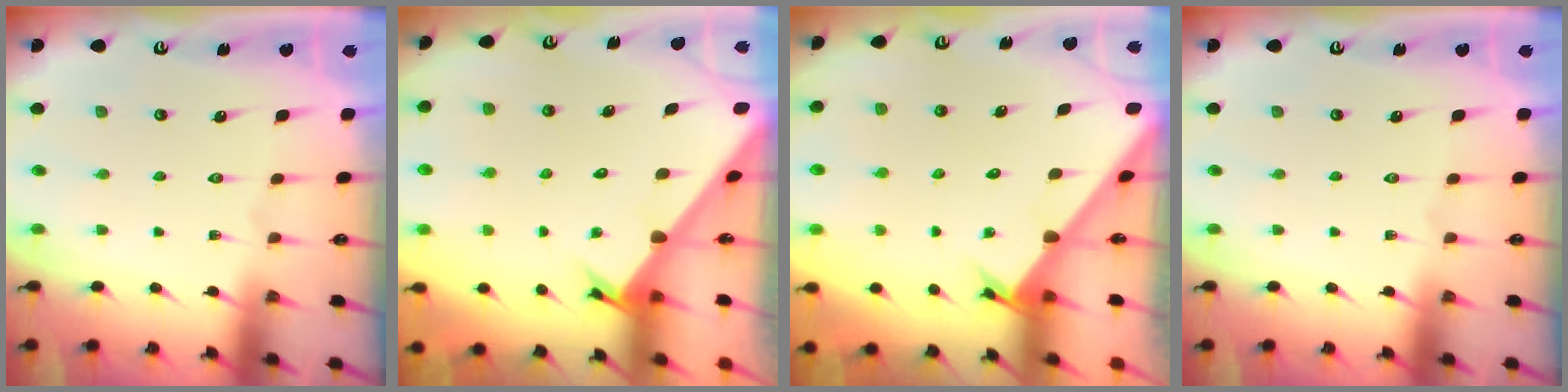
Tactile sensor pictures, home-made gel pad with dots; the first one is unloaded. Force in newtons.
{"total": 2.7, "press": 2.7, "slide": 0.3}
{"total": 2.5, "press": 2.5, "slide": 0.3}
{"total": 0.0}